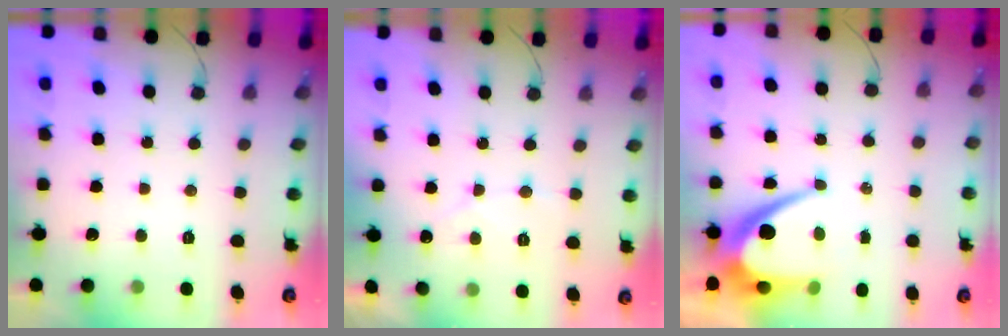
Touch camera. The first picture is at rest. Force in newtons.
{"total": 4.1, "press": 4.1, "slide": 0.3}
{"total": 10.1, "press": 10.1, "slide": 0.6}